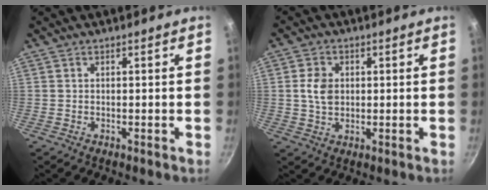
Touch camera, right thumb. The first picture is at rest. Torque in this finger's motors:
{"motor_torque": [-0.67, 0.34, 0.19, 0.65, 0.03]}